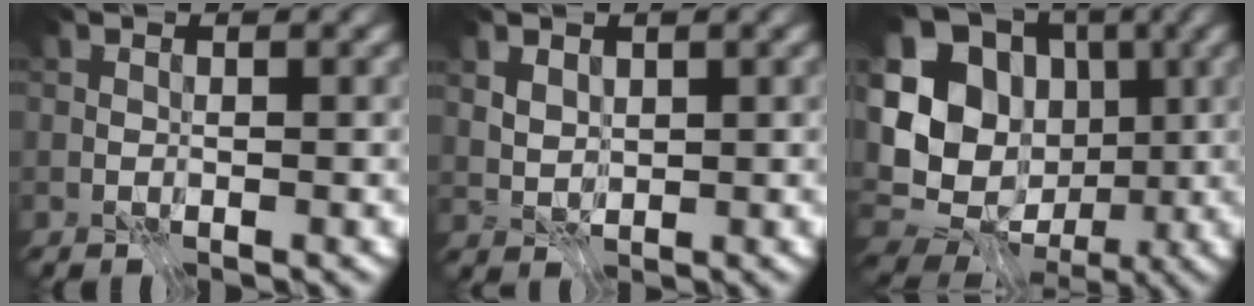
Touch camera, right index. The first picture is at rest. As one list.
[{"total": 1.9, "force": [1.0, 1.3, 1.1], "torque": [-0.027, -0.008, 0.025]}, {"total": 12.8, "force": [0.7, 10.4, 7.3], "torque": [-0.149, 0.006, 0.012]}]